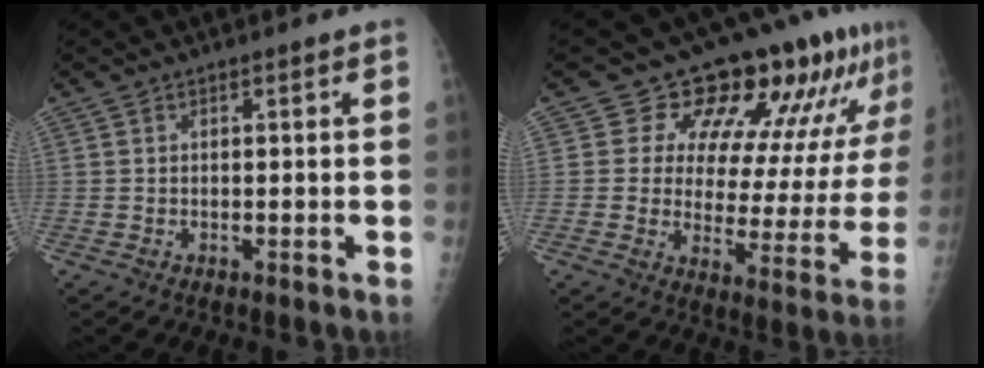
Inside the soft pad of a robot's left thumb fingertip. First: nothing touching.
{"total": 17.2, "force": [11.6, 8.4, 9.4], "torque": [-0.063, -0.059, 0.138]}